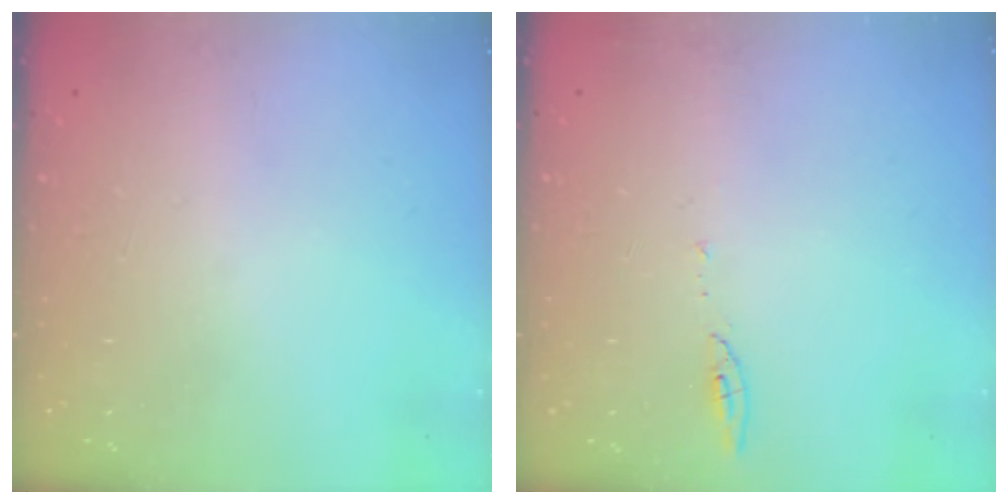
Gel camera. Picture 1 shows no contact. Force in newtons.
{"total": 4.8, "press": 4.8, "slide": 0.6}